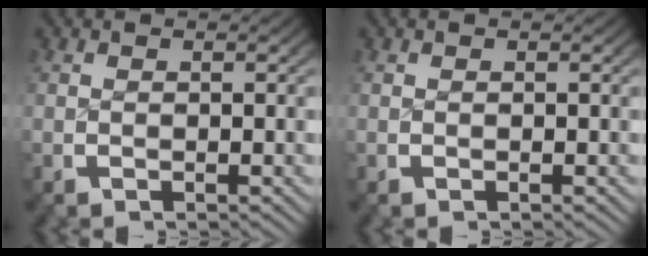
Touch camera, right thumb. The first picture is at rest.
{"total": 0.0}